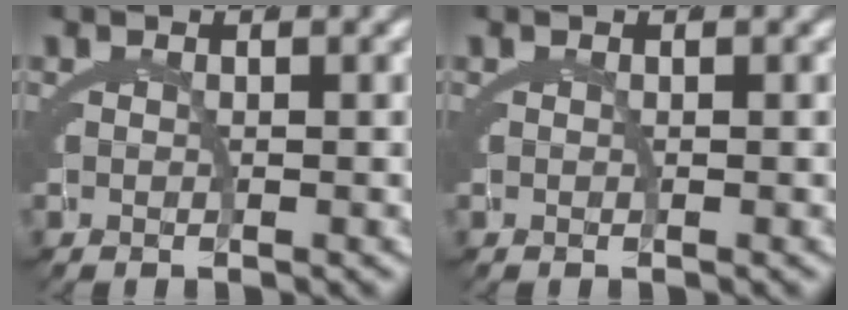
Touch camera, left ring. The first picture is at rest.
{"total": 0.0}